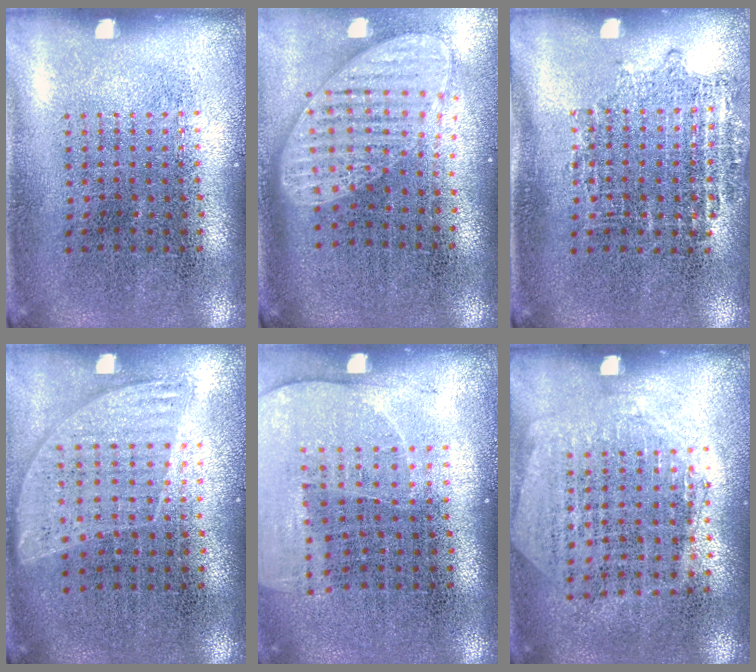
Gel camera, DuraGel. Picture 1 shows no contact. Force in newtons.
{"total": 2.0, "press": 1.5, "slide": 1.2}
{"total": 0.9, "press": 0.8, "slide": 0.3}
{"total": 0.9, "press": 0.8, "slide": 0.3}
{"total": 1.4, "press": 1.3, "slide": 0.5}
{"total": 1.3, "press": 1.1, "slide": 0.7}